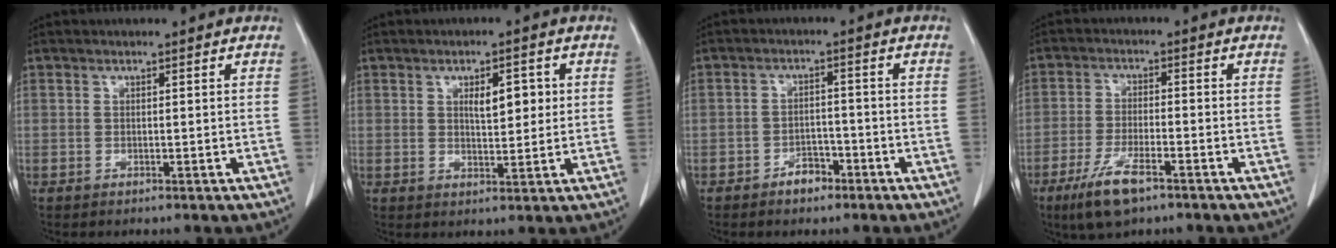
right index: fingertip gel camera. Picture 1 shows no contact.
{"total": 4.7, "force": [1.3, 1.8, 4.1], "torque": [-0.063, 0.003, 0.022]}
{"total": 3.4, "force": [-2.3, 2.0, 1.5], "torque": [-0.018, 0.008, -0.033]}
{"total": 7.7, "force": [-4.9, 1.8, 5.7], "torque": [-0.117, -0.014, -0.085]}